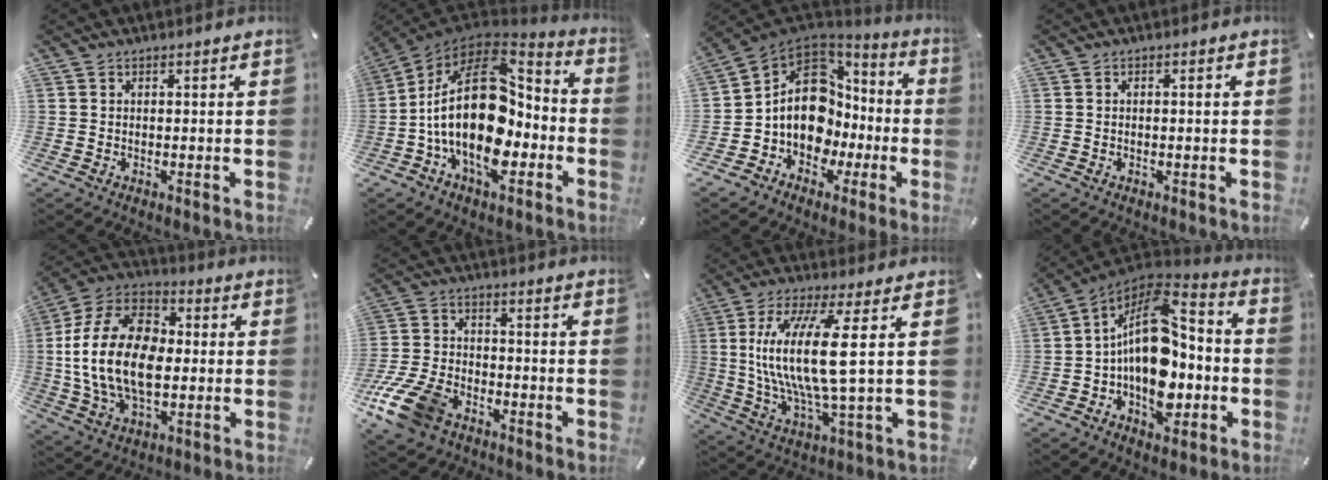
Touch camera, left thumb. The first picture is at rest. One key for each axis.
{"total": 25.8, "fx": -2.1, "fy": 15.2, "fz": 20.8, "tx": -0.390, "ty": -0.009, "tz": -0.035}
{"total": 15.5, "fx": 0.3, "fy": 12.8, "fz": 8.9, "tx": -0.171, "ty": -0.008, "tz": 0.005}
{"total": 0.8, "fx": -0.2, "fy": 0.2, "fz": 0.8, "tx": -0.014, "ty": -0.002, "tz": -0.003}
{"total": 19.7, "fx": -1.7, "fy": 13.3, "fz": 14.4, "tx": -0.324, "ty": 0.014, "tz": -0.033}
{"total": 12.8, "fx": -7.6, "fy": 7.6, "fz": 6.9, "tx": -0.142, "ty": 0.041, "tz": -0.141}
{"total": 16.3, "fx": 2.3, "fy": 3.2, "fz": 15.8, "tx": -0.346, "ty": -0.020, "tz": 0.023}
{"total": 19.2, "fx": -2.0, "fy": 12.4, "fz": 14.5, "tx": -0.257, "ty": -0.012, "tz": -0.035}